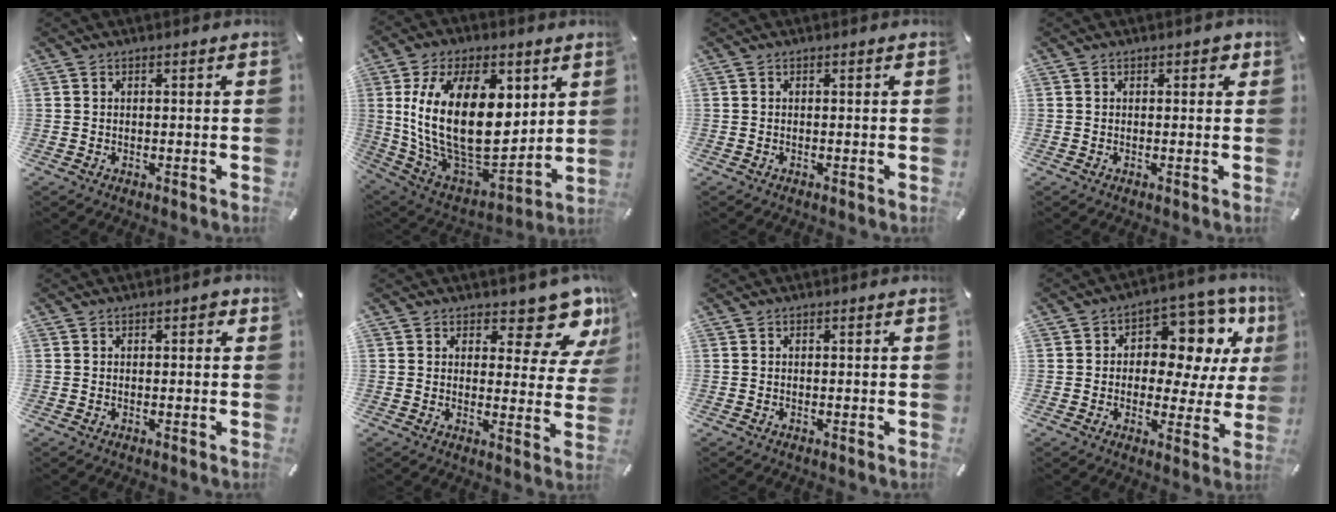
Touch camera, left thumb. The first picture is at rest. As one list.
[{"total": 27.1, "force": [5.8, 15.9, 21.1], "torque": [-0.411, -0.039, 0.105]}, {"total": 0.0}, {"total": 1.5, "force": [0.7, 0.9, 0.9], "torque": [-0.004, -0.001, 0.008]}, {"total": 1.5, "force": [0.3, 0.8, 1.2], "torque": [-0.006, -0.001, 0.000]}, {"total": 11.4, "force": [8.6, 4.5, 6.0], "torque": [-0.054, -0.077, 0.144]}, {"total": 0.0}, {"total": 12.7, "force": [5.0, 8.3, 8.2], "torque": [-0.106, -0.041, 0.086]}]